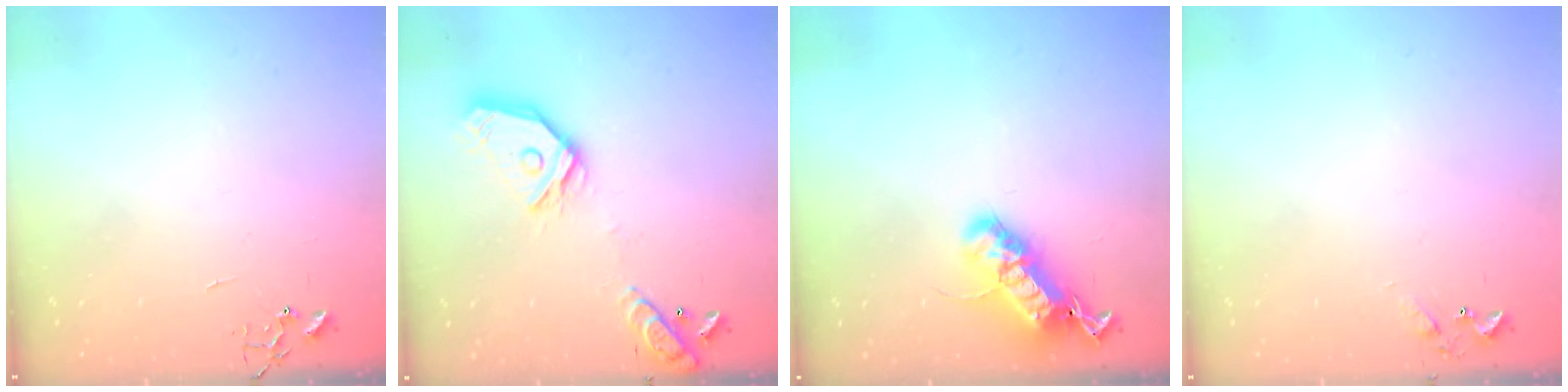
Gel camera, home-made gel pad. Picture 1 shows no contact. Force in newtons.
{"total": 17.7, "press": 17.4, "slide": 3.0}
{"total": 20.4, "press": 20.4, "slide": 0.4}
{"total": 5.9, "press": 5.9, "slide": 0.5}